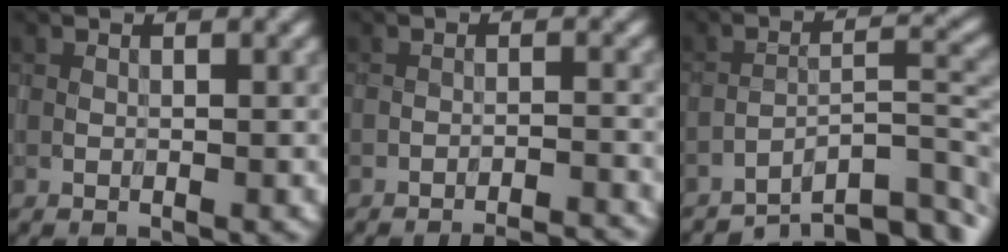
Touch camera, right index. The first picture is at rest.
{"total": 5.4, "force": [-5.2, 0.7, 1.1], "torque": [-0.001, 0.021, -0.063]}
{"total": 7.7, "force": [-6.6, 1.6, 3.6], "torque": [-0.043, 0.009, -0.110]}